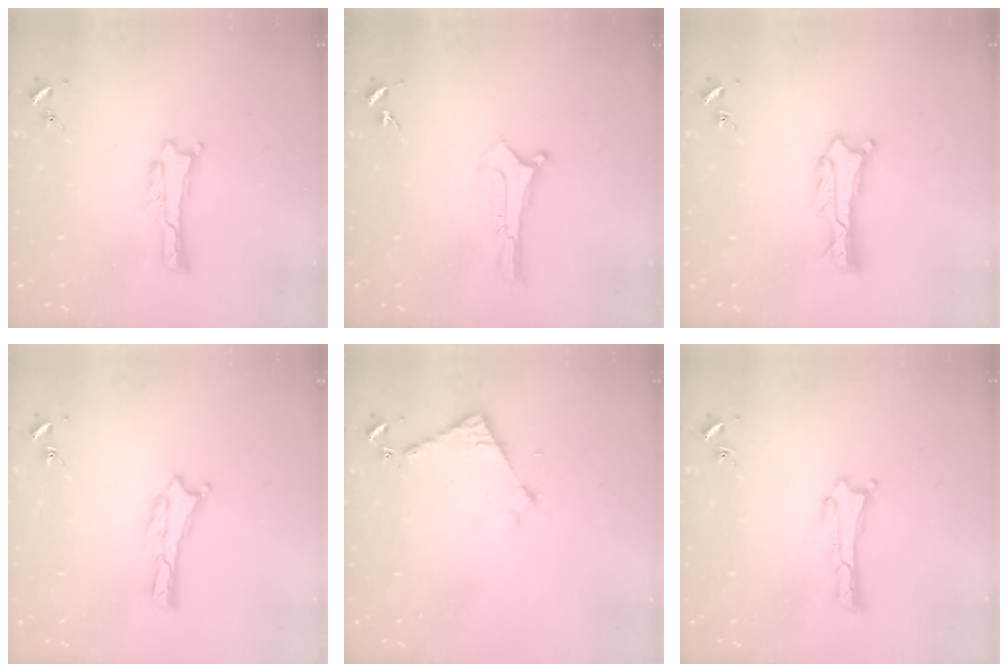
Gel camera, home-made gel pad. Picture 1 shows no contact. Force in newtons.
{"total": 0.0}
{"total": 1.2, "press": 1.2, "slide": 0.1}
{"total": 0.0}
{"total": 3.9, "press": 3.9, "slide": 0.3}
{"total": 0.0}